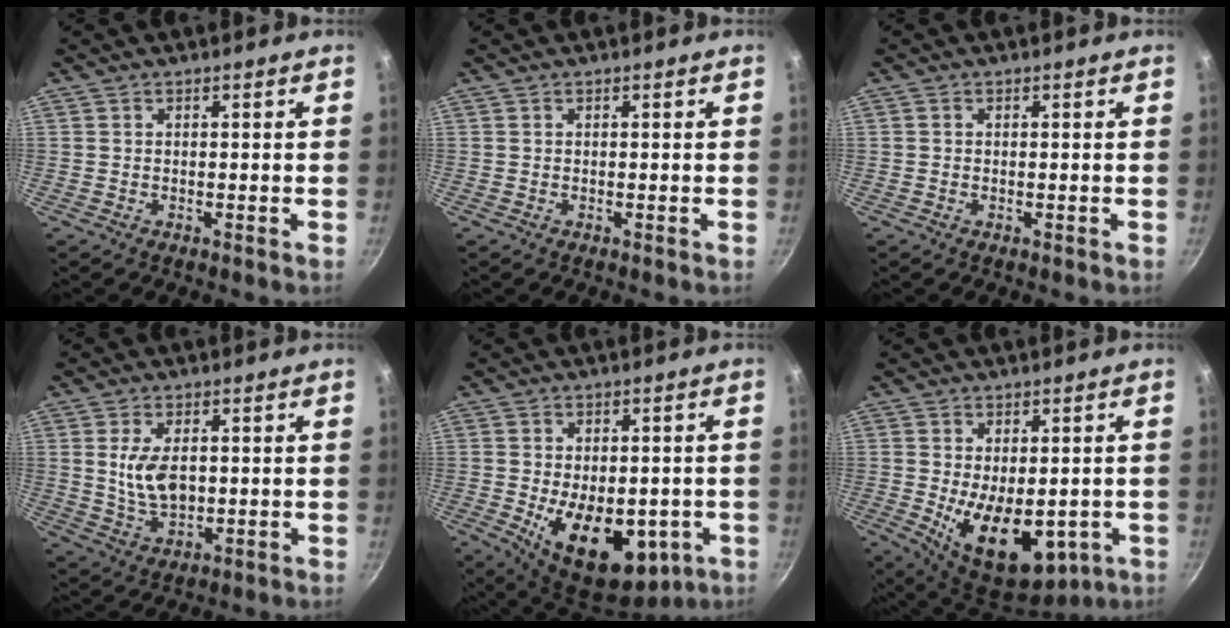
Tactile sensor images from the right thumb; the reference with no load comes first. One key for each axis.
{"total": 0.0}
{"total": 0.0}
{"total": 8.2, "fx": 1.1, "fy": 4.7, "fz": 6.6, "tx": -0.114, "ty": -0.014, "tz": 0.026}
{"total": 18.1, "fx": -4.5, "fy": 10.7, "fz": 13.9, "tx": -0.171, "ty": -0.013, "tz": -0.045}
{"total": 15.6, "fx": -2.9, "fy": 9.1, "fz": 12.4, "tx": -0.166, "ty": -0.024, "tz": -0.018}